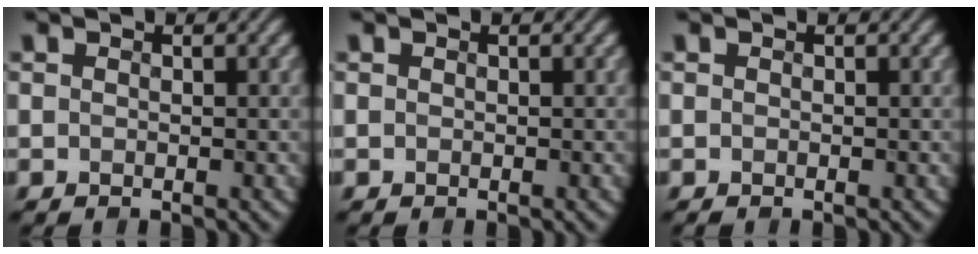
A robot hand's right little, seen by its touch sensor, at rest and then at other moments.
{"total": 0.0}
{"total": 0.0}